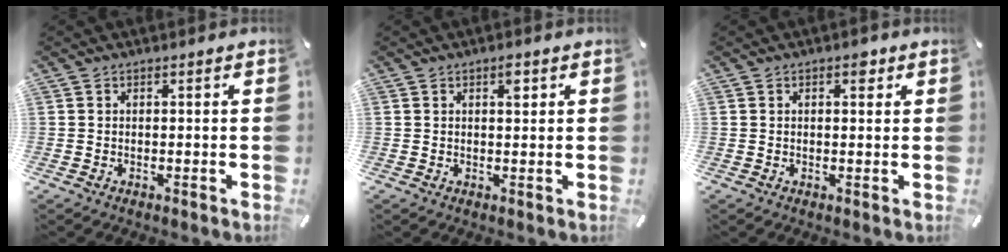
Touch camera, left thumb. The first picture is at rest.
{"total": 2.4, "force": [1.1, 1.1, 1.8], "torque": [-0.023, -0.004, 0.015]}
{"total": 2.6, "force": [1.2, 1.4, 1.9], "torque": [-0.016, -0.004, 0.013]}